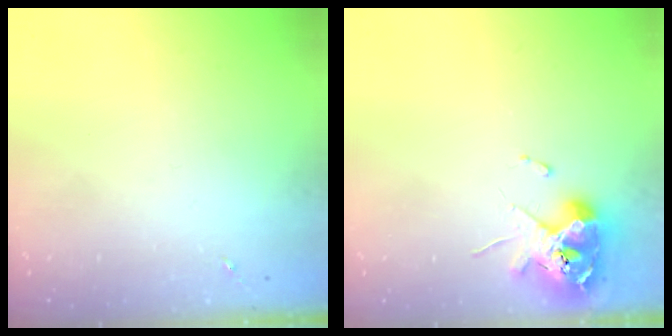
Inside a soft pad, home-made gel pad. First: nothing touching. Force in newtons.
{"total": 10.9, "press": 10.8, "slide": 1.8}